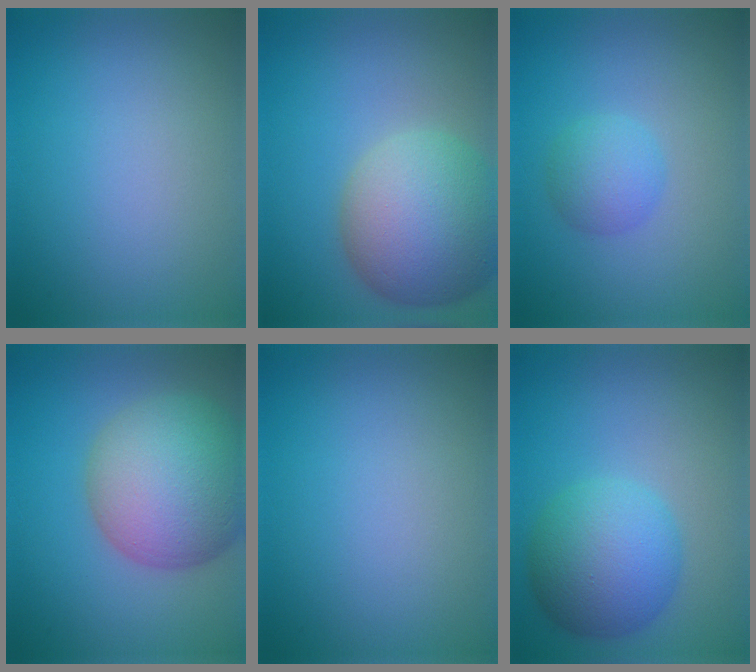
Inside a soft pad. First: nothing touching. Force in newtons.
{"total": 10.1, "press": 10.1, "slide": 0.9}
{"total": 2.6, "press": 2.6, "slide": 0.1}
{"total": 11.1, "press": 11.0, "slide": 0.7}
{"total": 0.0}
{"total": 6.8, "press": 6.8, "slide": 0.2}